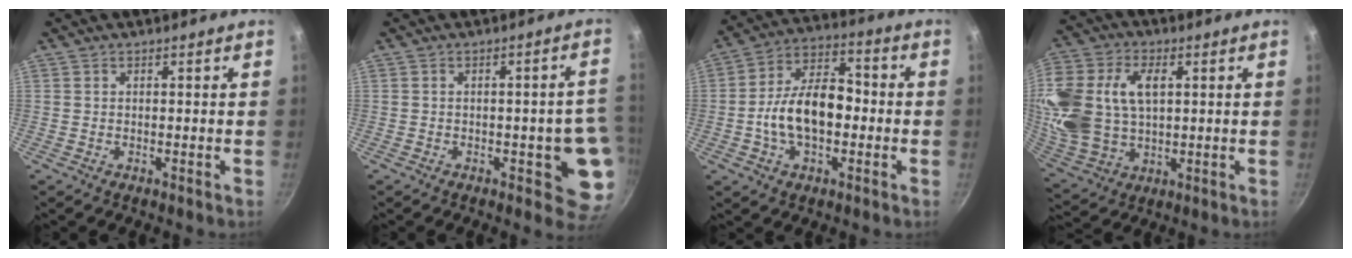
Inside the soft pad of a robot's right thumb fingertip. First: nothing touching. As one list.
[{"total": 9.0, "force": [-1.9, 3.5, 8.1], "torque": [-0.047, 0.011, -0.020]}, {"total": 14.3, "force": [-2.0, 8.8, 11.1], "torque": [-0.161, 0.041, -0.048]}, {"total": 22.2, "force": [4.7, 15.0, 15.7], "torque": [-0.353, 0.010, 0.094]}]